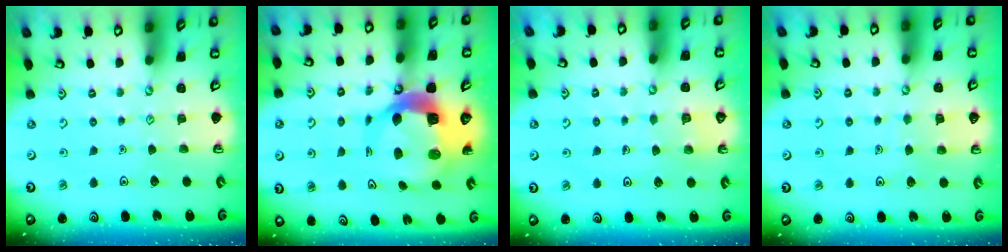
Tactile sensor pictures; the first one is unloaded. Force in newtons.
{"total": 11.8, "press": 11.6, "slide": 1.8}
{"total": 2.9, "press": 2.9, "slide": 0.2}
{"total": 4.7, "press": 4.6, "slide": 0.4}